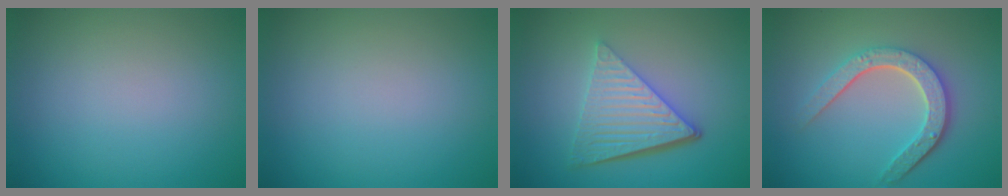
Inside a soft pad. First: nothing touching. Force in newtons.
{"total": 0.0}
{"total": 6.2, "press": 4.2, "slide": 4.5}
{"total": 4.8, "press": 3.6, "slide": 3.2}